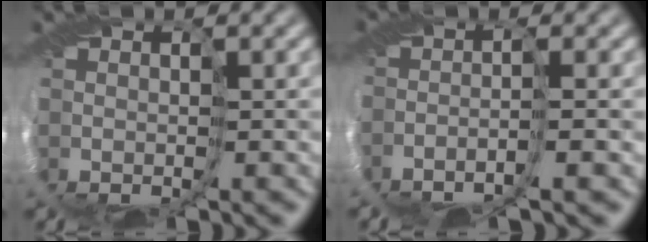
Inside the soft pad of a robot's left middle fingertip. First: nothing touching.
{"total": 2.0, "force": [-1.7, -0.4, 0.9], "torque": [-0.015, 0.000, -0.036]}